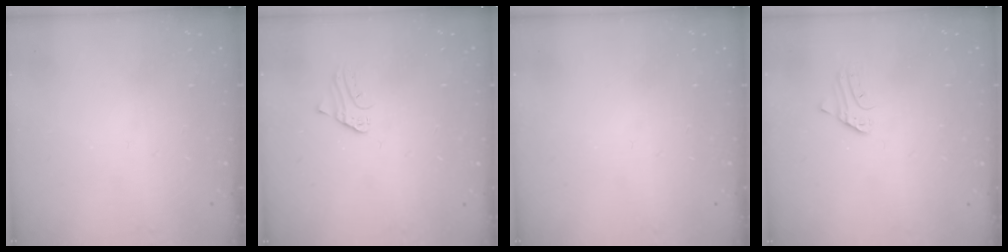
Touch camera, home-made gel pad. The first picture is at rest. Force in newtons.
{"total": 1.2, "press": 1.2, "slide": 0.1}
{"total": 0.0}
{"total": 2.0, "press": 2.0, "slide": 0.1}